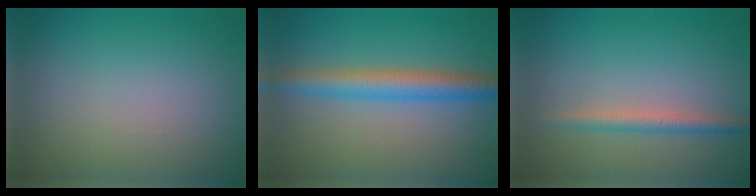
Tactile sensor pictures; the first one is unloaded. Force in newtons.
{"total": 4.1, "press": 4.1, "slide": 0.1}
{"total": 1.8, "press": 1.8, "slide": 0.1}